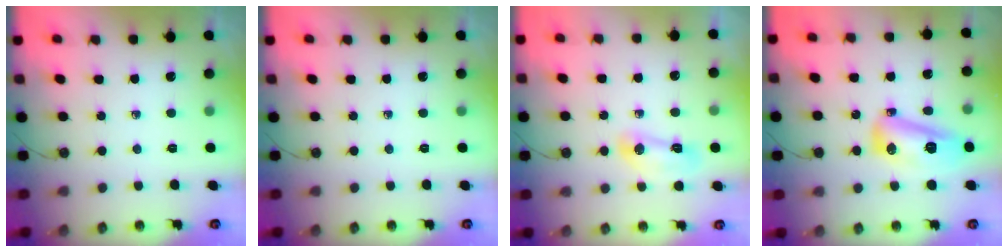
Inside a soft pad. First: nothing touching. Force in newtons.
{"total": 0.0}
{"total": 7.2, "press": 7.1, "slide": 0.9}
{"total": 11.9, "press": 11.8, "slide": 1.0}